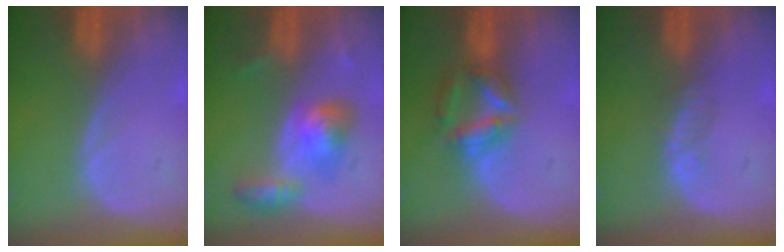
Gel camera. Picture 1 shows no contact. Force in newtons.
{"total": 5.7, "press": 5.6, "slide": 1.1}
{"total": 5.7, "press": 5.6, "slide": 1.4}
{"total": 1.5, "press": 1.3, "slide": 0.9}